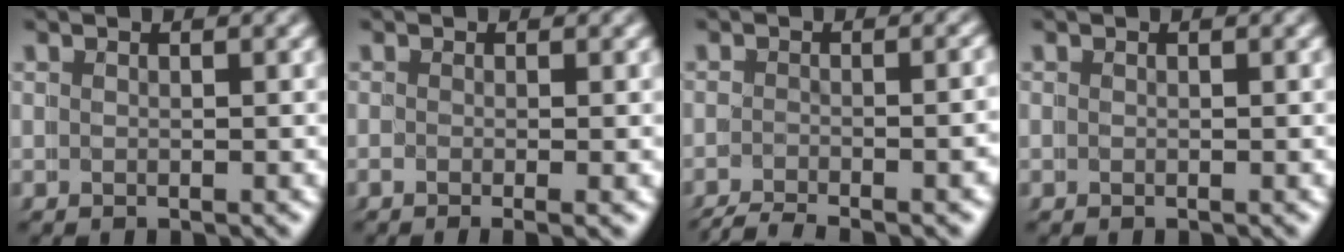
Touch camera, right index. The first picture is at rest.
{"total": 1.7, "force": [-0.8, -0.4, 1.4], "torque": [-0.011, -0.001, -0.015]}
{"total": 5.9, "force": [-5.4, 0.9, 2.1], "torque": [-0.020, -0.011, -0.079]}
{"total": 0.0}